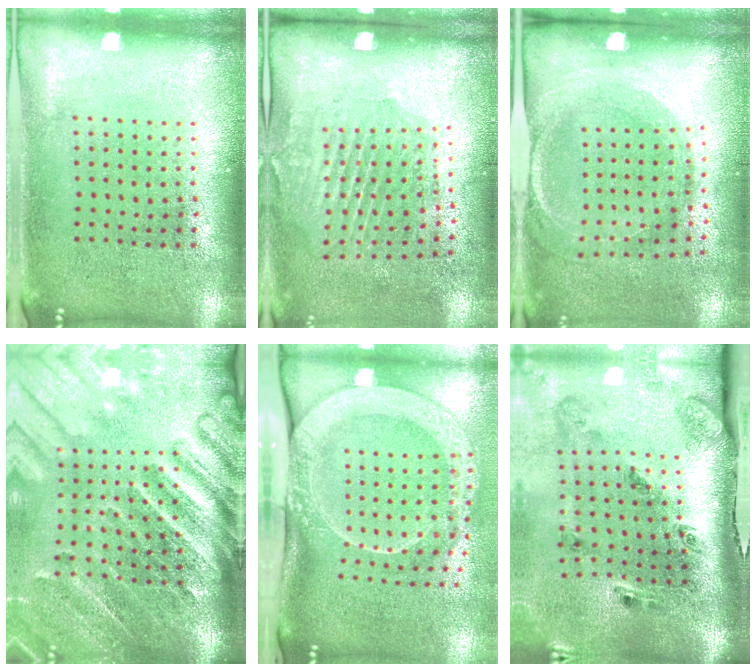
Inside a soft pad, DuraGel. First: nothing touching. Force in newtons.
{"total": 1.9, "press": 1.2, "slide": 1.6}
{"total": 1.6, "press": 1.4, "slide": 0.8}
{"total": 4.3, "press": 3.4, "slide": 2.7}
{"total": 3.0, "press": 2.1, "slide": 2.1}
{"total": 3.2, "press": 2.1, "slide": 2.5}